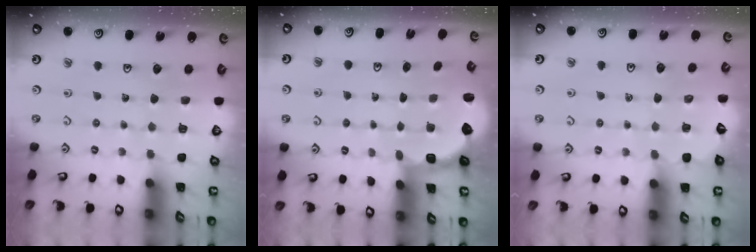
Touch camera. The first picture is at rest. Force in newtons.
{"total": 2.7, "press": 1.9, "slide": 1.9}
{"total": 3.3, "press": 2.8, "slide": 1.8}